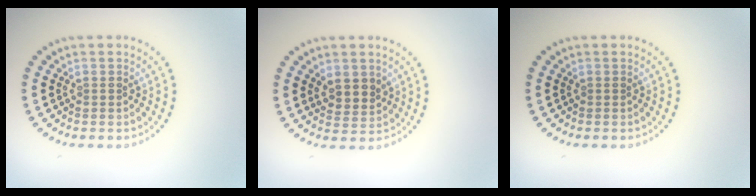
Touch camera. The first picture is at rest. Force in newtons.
{"total": 2.2, "press": 2.0, "slide": 1.0}
{"total": 0.0}